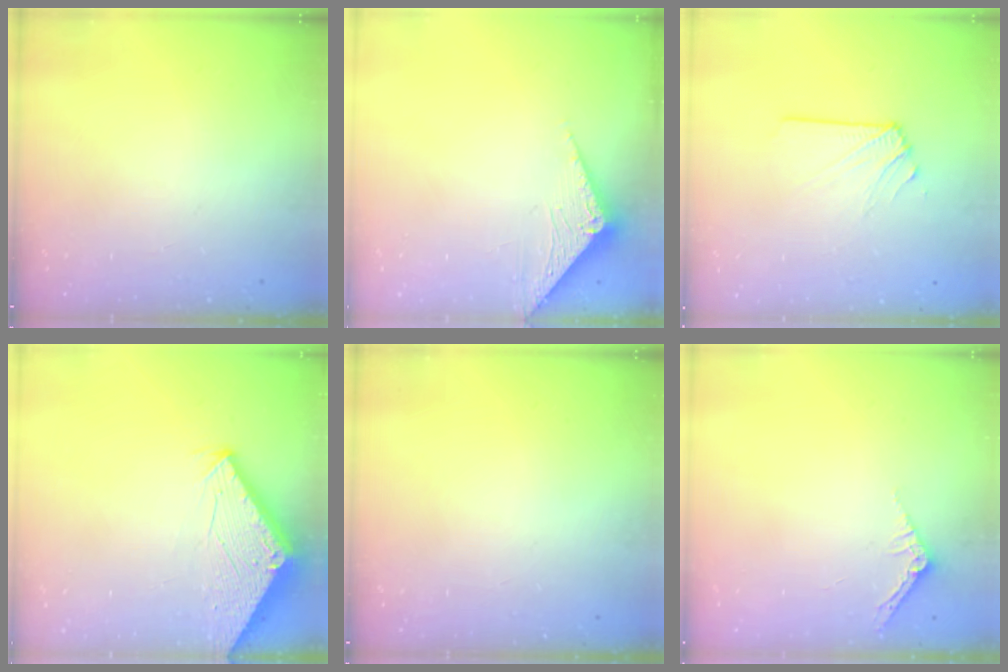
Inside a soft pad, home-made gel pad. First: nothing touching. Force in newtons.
{"total": 3.3, "press": 3.2, "slide": 0.3}
{"total": 2.9, "press": 2.8, "slide": 0.5}
{"total": 2.8, "press": 2.8, "slide": 0.1}
{"total": 0.0}
{"total": 2.5, "press": 2.5, "slide": 0.2}